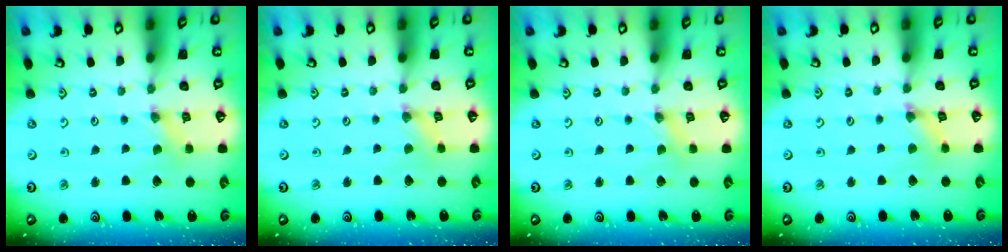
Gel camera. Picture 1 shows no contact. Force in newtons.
{"total": 0.8, "press": 0.7, "slide": 0.3}
{"total": 0.0}
{"total": 2.4, "press": 2.4, "slide": 0.2}